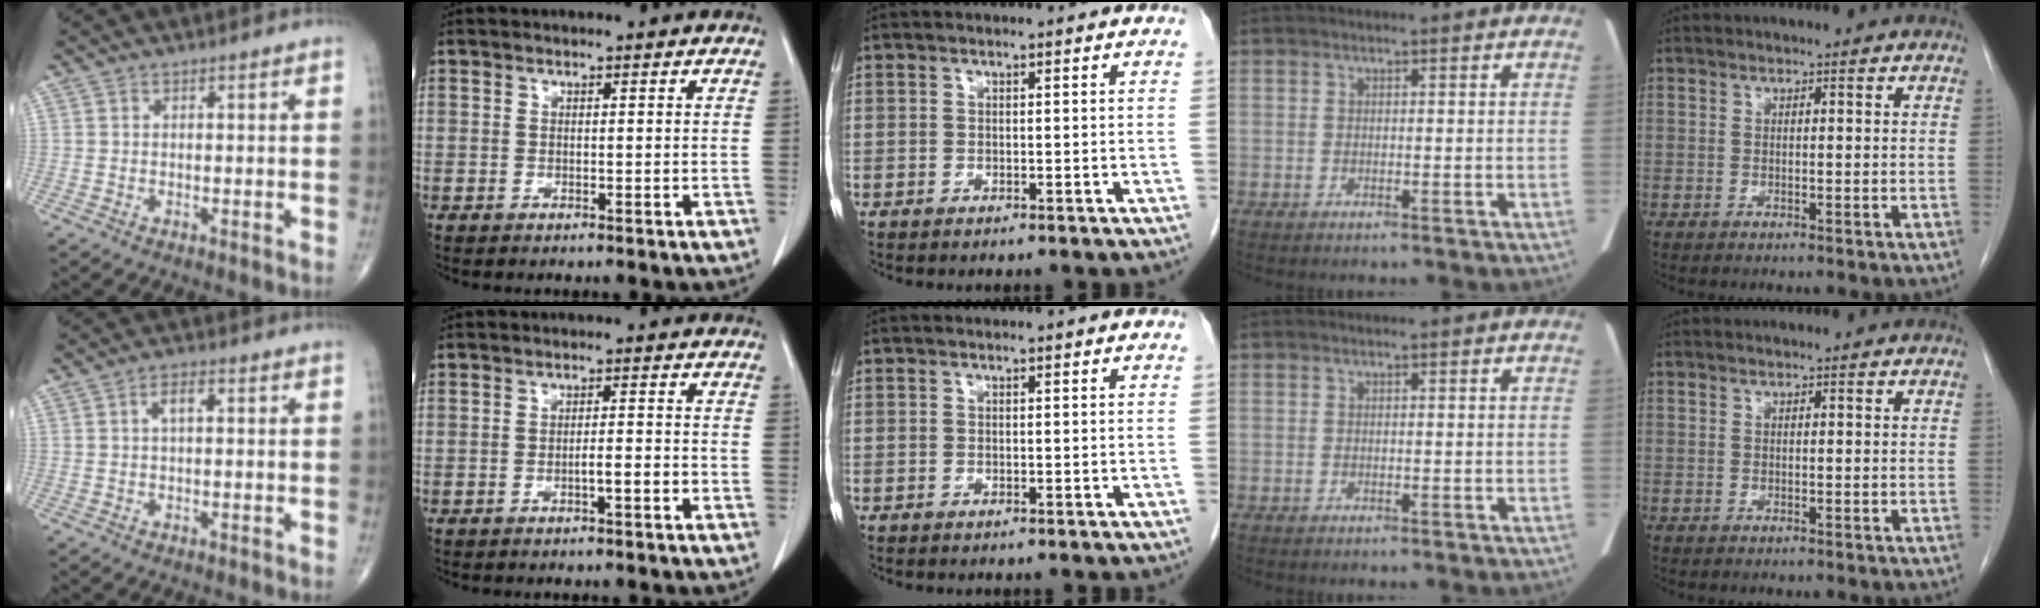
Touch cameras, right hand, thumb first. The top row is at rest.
{"thumb": {"total": 2.7, "force": [0.5, 1.2, 2.4], "torque": [-0.044, 0.008, 0.007]}, "index": {"total": 2.5, "force": [-1.2, 0.2, 2.2], "torque": [-0.035, 0.002, -0.018]}}